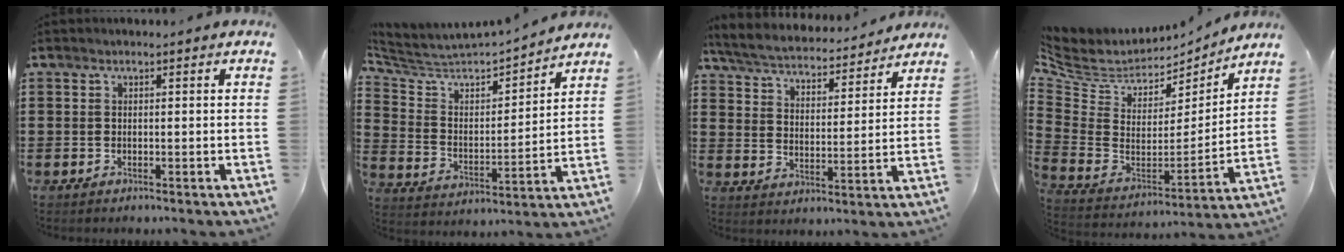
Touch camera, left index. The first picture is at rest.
{"total": 4.5, "force": [4.1, 1.3, 1.5], "torque": [-0.058, -0.035, 0.060]}
{"total": 4.9, "force": [4.8, 0.2, 1.1], "torque": [-0.046, -0.031, 0.077]}
{"total": 6.2, "force": [4.7, 3.7, 1.6], "torque": [-0.074, -0.040, 0.083]}